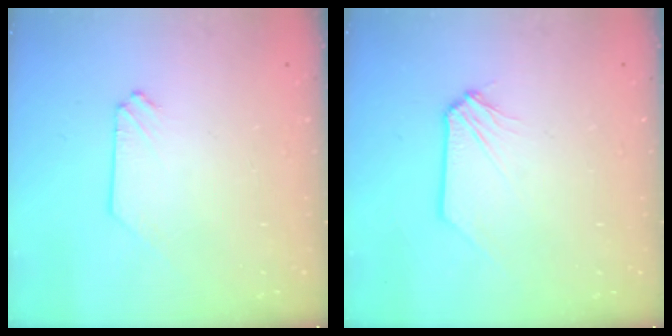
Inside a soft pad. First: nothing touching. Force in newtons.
{"total": 1.1, "press": 1.1, "slide": 0.2}